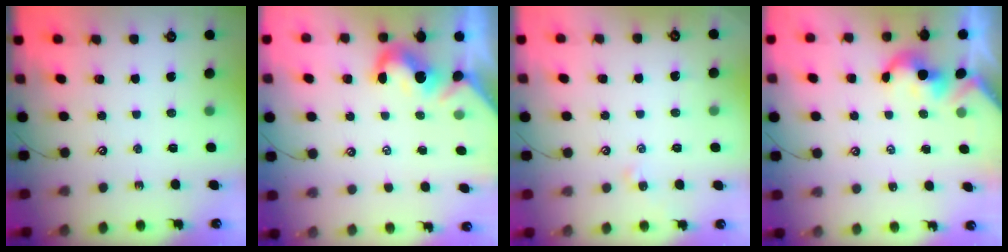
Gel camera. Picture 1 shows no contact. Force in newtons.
{"total": 1.8, "press": 1.7, "slide": 0.6}
{"total": 0.0}
{"total": 2.1, "press": 2.1, "slide": 0.2}